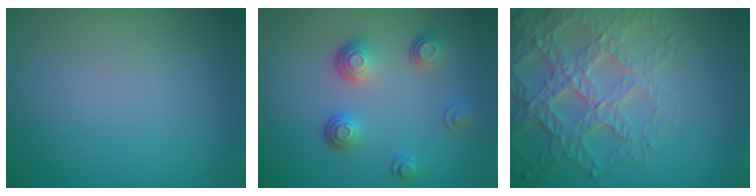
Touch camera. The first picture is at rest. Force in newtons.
{"total": 3.5, "press": 2.6, "slide": 2.4}
{"total": 7.6, "press": 5.3, "slide": 5.4}